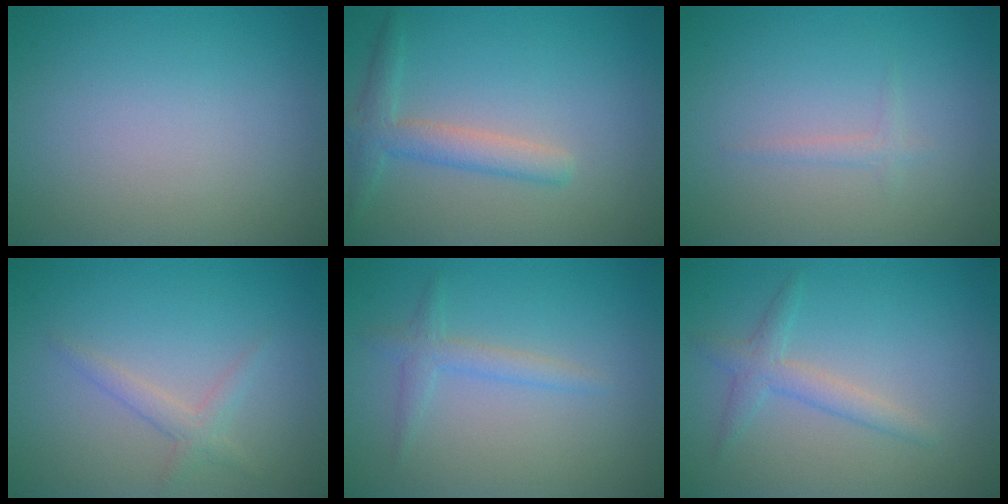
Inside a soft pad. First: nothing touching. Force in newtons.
{"total": 2.8, "press": 2.8, "slide": 0.1}
{"total": 0.9, "press": 0.9, "slide": 0.1}
{"total": 1.6, "press": 1.6, "slide": 0.1}
{"total": 1.8, "press": 1.7, "slide": 0.1}
{"total": 2.2, "press": 2.2, "slide": 0.1}